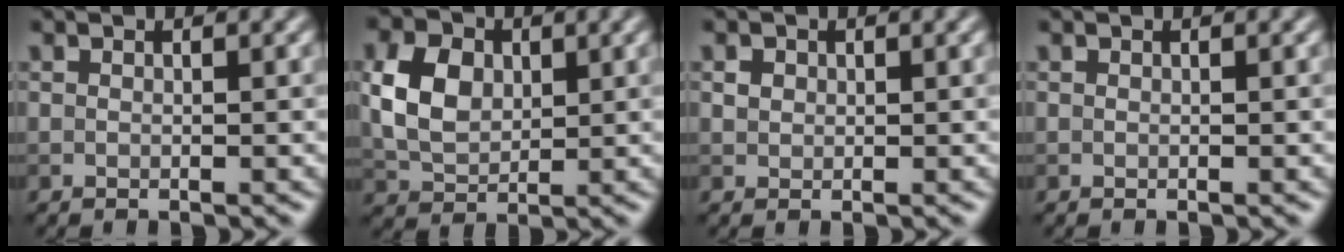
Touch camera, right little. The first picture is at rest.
{"total": 5.6, "force": [1.0, 4.1, 3.7], "torque": [-0.084, 0.006, 0.018]}
{"total": 0.8, "force": [0.2, 0.8, 0.3], "torque": [-0.004, -0.001, 0.004]}
{"total": 0.0}